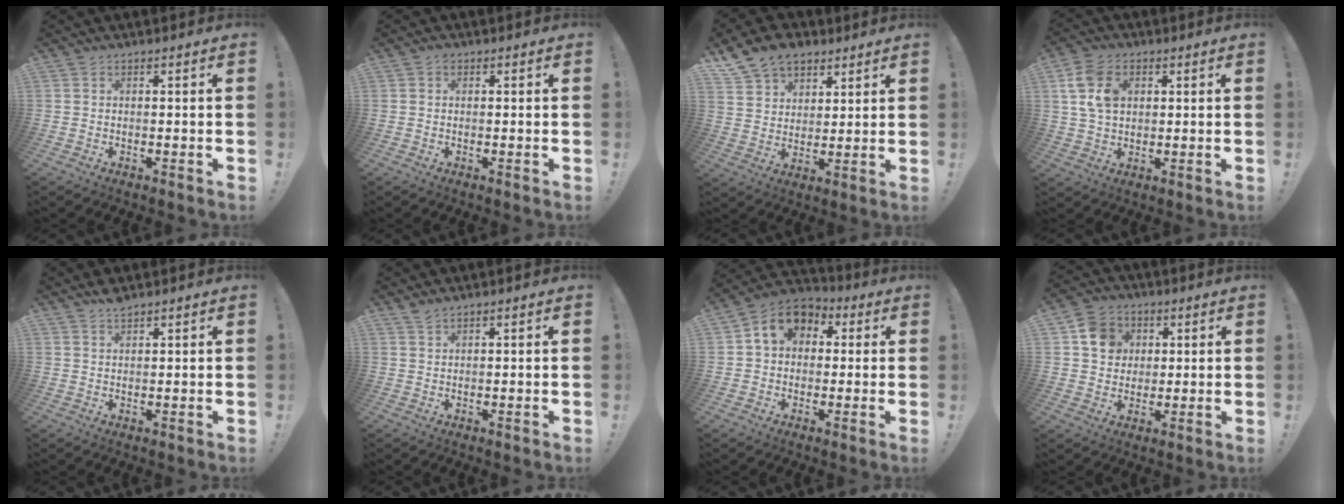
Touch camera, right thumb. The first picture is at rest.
{"total": 0.7, "force": [0.2, 0.5, 0.4], "torque": [-0.001, 0.000, 0.001]}
{"total": 11.1, "force": [7.4, 7.6, 3.2], "torque": [-0.062, -0.043, 0.147]}
{"total": 10.8, "force": [3.2, 7.4, 7.2], "torque": [-0.130, 0.000, 0.065]}
{"total": 2.4, "force": [2.2, 0.4, 0.9], "torque": [-0.004, -0.017, 0.037]}
{"total": 1.8, "force": [1.6, 0.3, 0.8], "torque": [-0.009, -0.008, 0.028]}
{"total": 9.8, "force": [2.7, 7.7, 5.5], "torque": [-0.086, 0.005, 0.057]}
{"total": 9.8, "force": [3.2, 8.7, 3.2], "torque": [-0.032, -0.014, 0.065]}